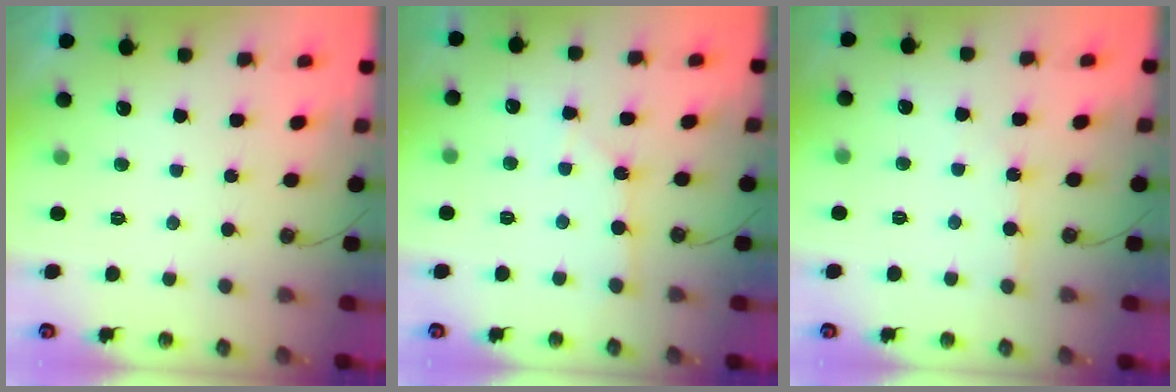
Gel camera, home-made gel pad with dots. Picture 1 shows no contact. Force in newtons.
{"total": 2.9, "press": 2.9, "slide": 0.4}
{"total": 5.5, "press": 5.5, "slide": 0.6}